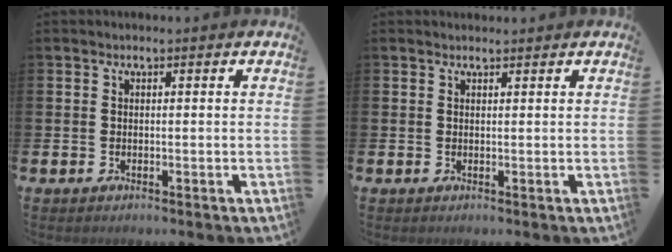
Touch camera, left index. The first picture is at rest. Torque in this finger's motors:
{"motor_torque": [0.09, -0.06, -0.10, -0.05]}